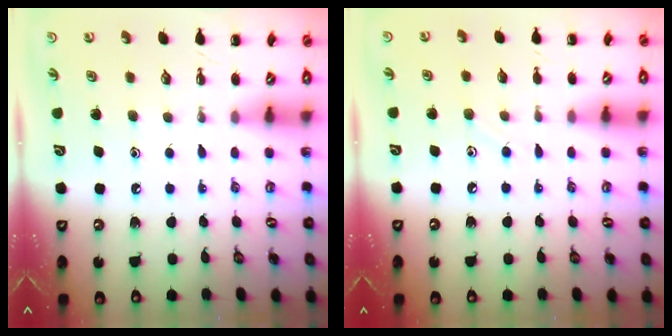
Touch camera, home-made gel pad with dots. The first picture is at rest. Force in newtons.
{"total": 4.0, "press": 3.7, "slide": 1.4}